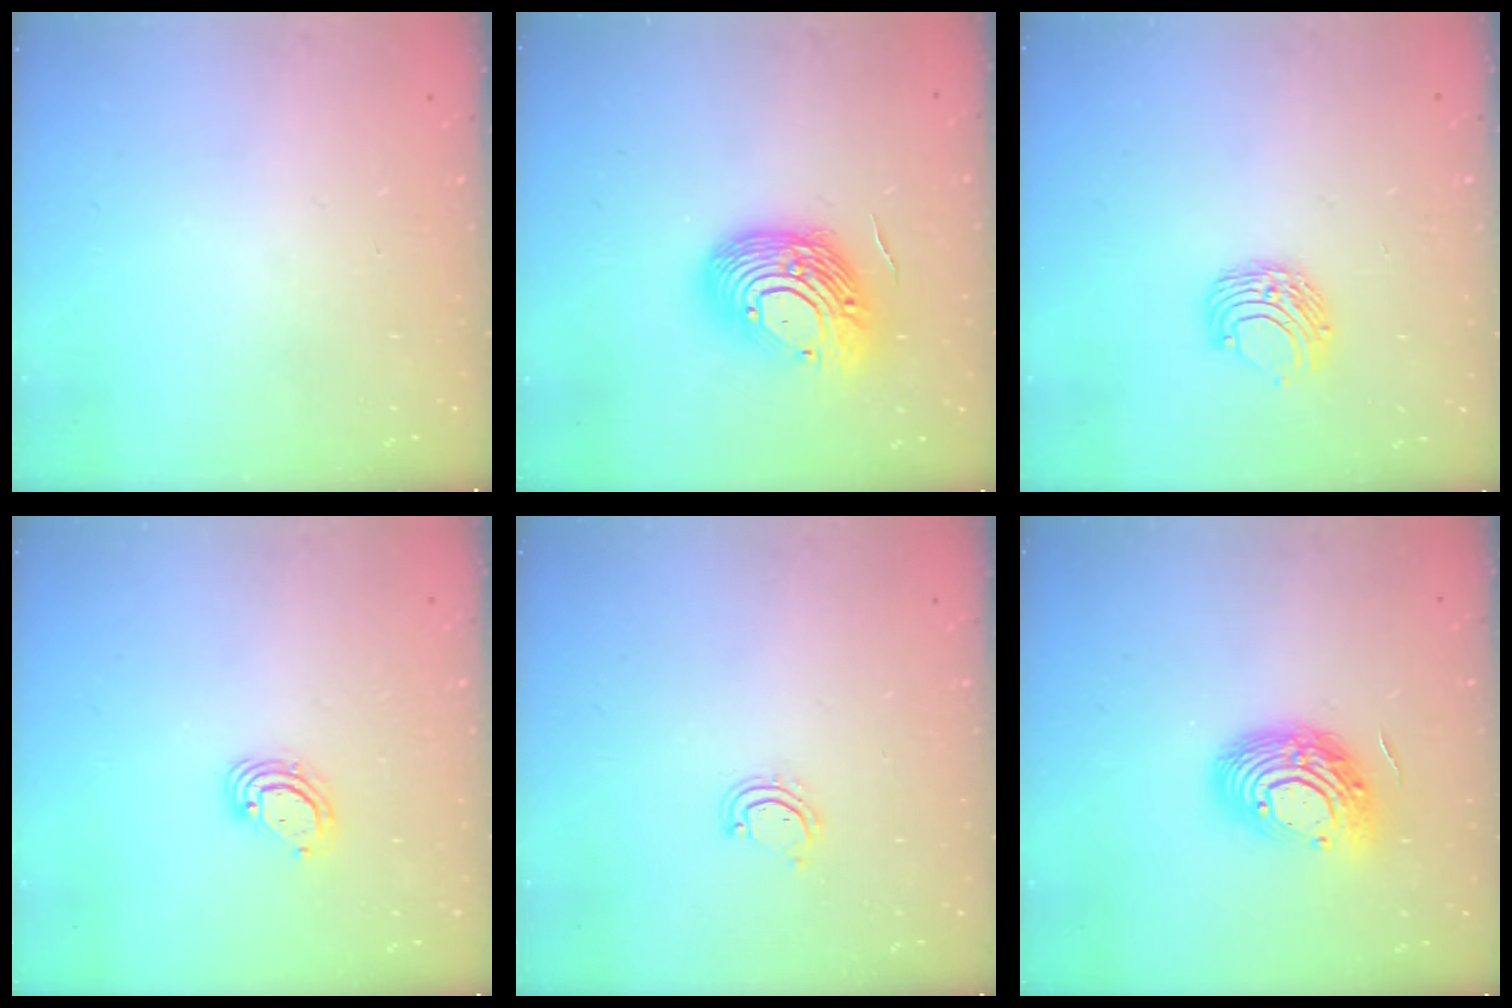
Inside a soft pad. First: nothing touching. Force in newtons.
{"total": 16.3, "press": 16.2, "slide": 2.1}
{"total": 7.7, "press": 7.7, "slide": 0.3}
{"total": 4.1, "press": 4.1, "slide": 0.4}
{"total": 4.0, "press": 4.0, "slide": 0.3}
{"total": 14.5, "press": 14.5, "slide": 1.0}